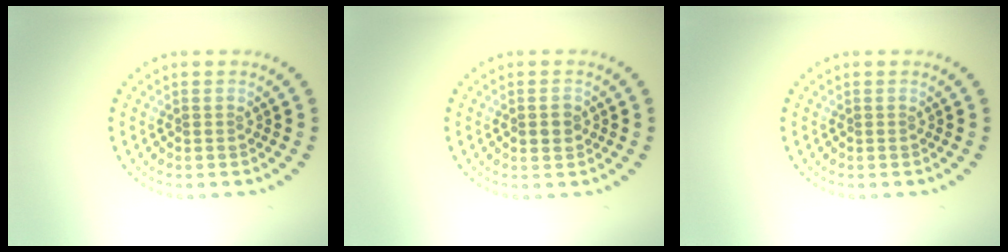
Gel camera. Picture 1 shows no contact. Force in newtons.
{"total": 1.5, "press": 1.5, "slide": 0.1}
{"total": 0.0}